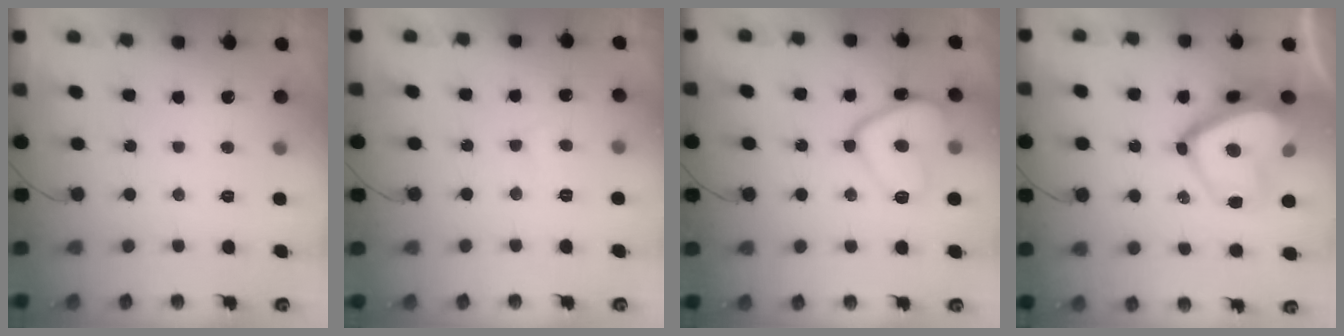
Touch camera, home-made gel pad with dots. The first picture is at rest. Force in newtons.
{"total": 4.2, "press": 4.2, "slide": 0.5}
{"total": 13.5, "press": 13.5, "slide": 1.0}
{"total": 18.0, "press": 17.9, "slide": 1.8}